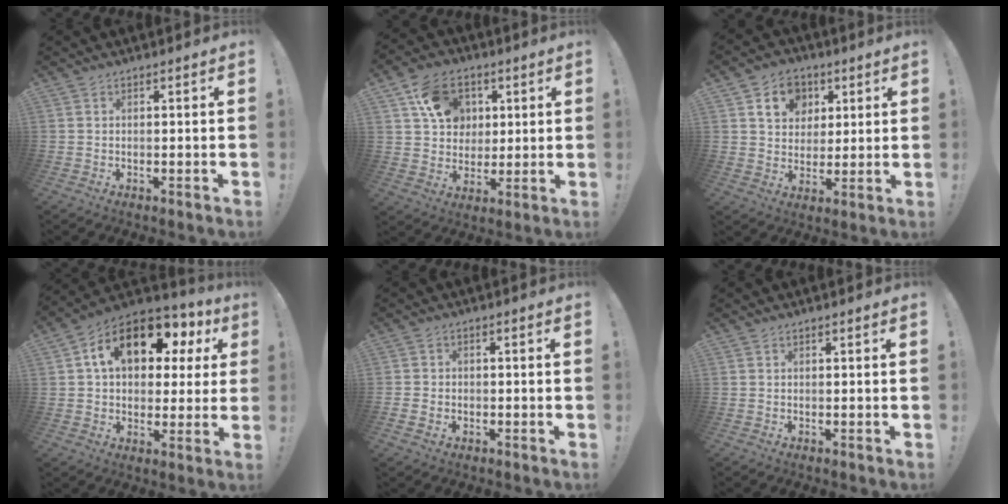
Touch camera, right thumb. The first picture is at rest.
{"total": 13.8, "force": [5.6, 11.1, 6.0], "torque": [-0.079, -0.018, 0.111]}
{"total": 11.2, "force": [4.9, 9.0, 4.5], "torque": [-0.065, -0.015, 0.096]}
{"total": 17.3, "force": [7.6, 9.7, 12.2], "torque": [-0.206, -0.021, 0.127]}
{"total": 2.3, "force": [-0.7, 2.0, 1.0], "torque": [-0.007, 0.001, -0.014]}
{"total": 0.0}